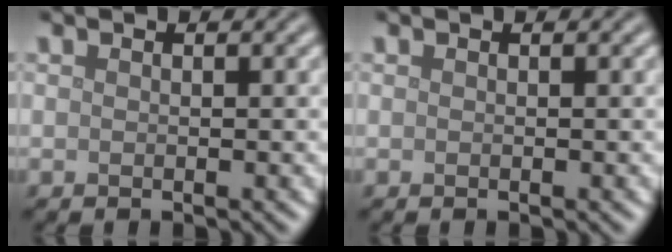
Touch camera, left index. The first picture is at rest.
{"total": 0.0}